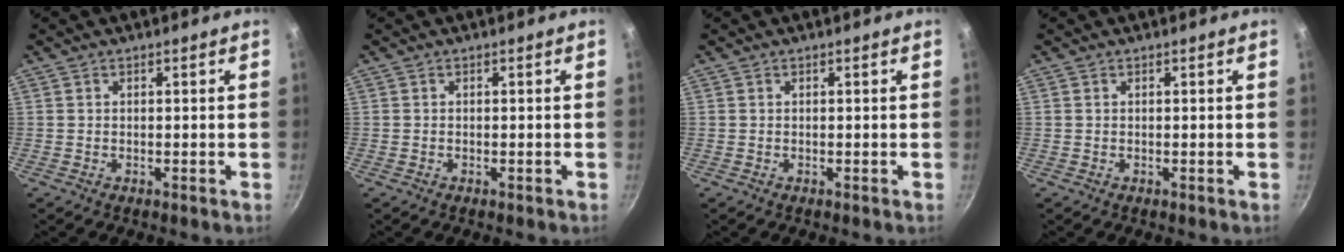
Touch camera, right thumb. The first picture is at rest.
{"total": 0.0}
{"total": 0.0}
{"total": 0.0}